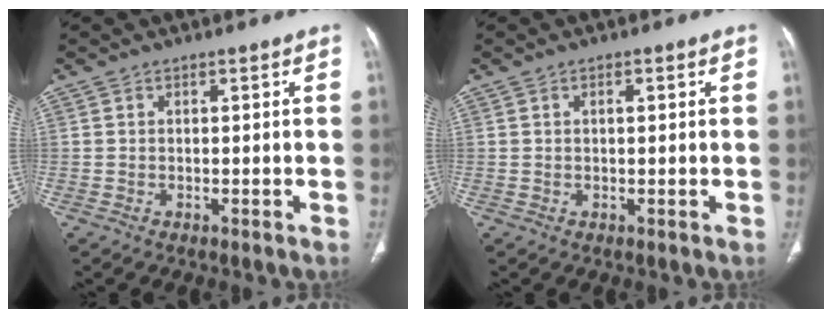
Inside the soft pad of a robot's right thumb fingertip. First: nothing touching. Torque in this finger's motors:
{"motor_torque": [0.08, -0.12, -0.13, 0.04, 0.06]}